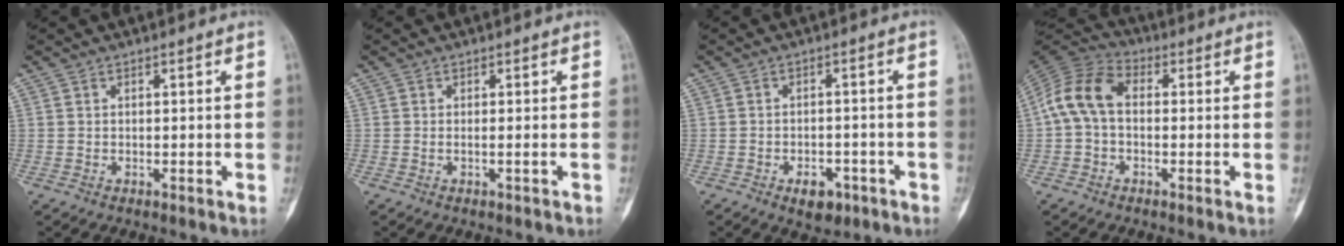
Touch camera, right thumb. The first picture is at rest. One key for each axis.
{"total": 0.5, "fx": -0.2, "fy": -0.2, "fz": 0.5, "tx": -0.008, "ty": 0.002, "tz": -0.003}
{"total": 5.2, "fx": -2.9, "fy": 3.2, "fz": 3.0, "tx": -0.020, "ty": 0.018, "tz": -0.037}
{"total": 10.1, "fx": 0.1, "fy": 7.0, "fz": 7.3, "tx": -0.136, "ty": 0.027, "tz": -0.013}